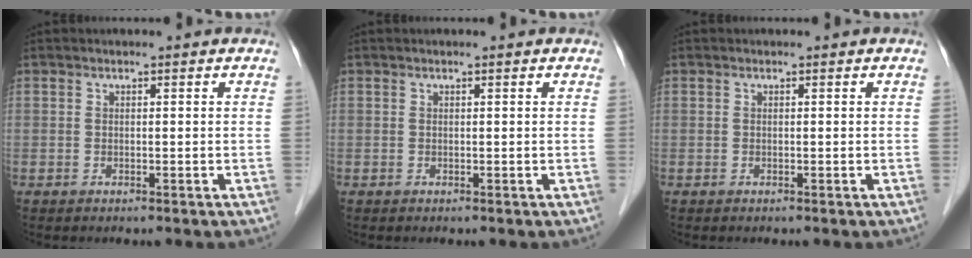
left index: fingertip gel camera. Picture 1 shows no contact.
{"total": 0.0}
{"total": 0.0}